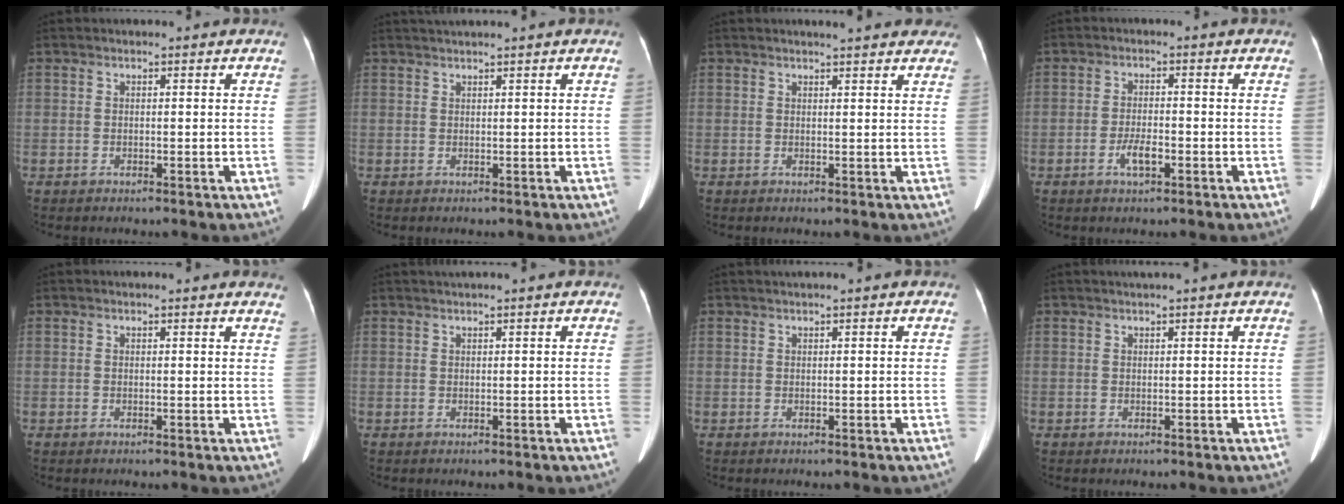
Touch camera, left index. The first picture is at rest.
{"total": 1.9, "force": [1.6, -0.7, 0.8], "torque": [-0.011, 0.015, 0.036]}
{"total": 9.8, "force": [8.6, 1.8, 4.1], "torque": [-0.039, 0.008, 0.086]}
{"total": 3.2, "force": [-1.6, 1.0, 2.7], "torque": [-0.054, 0.001, -0.027]}
{"total": 3.3, "force": [3.1, 0.4, 0.9], "torque": [-0.010, -0.008, 0.014]}
{"total": 1.2, "force": [0.6, -0.3, 0.9], "torque": [-0.022, 0.010, 0.018]}
{"total": 0.8, "force": [0.4, -0.2, 0.7], "torque": [-0.017, 0.009, 0.014]}
{"total": 1.0, "force": [0.6, -0.3, 0.7], "torque": [-0.015, 0.004, 0.019]}